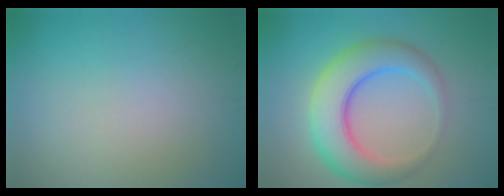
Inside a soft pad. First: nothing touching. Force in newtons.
{"total": 6.8, "press": 6.8, "slide": 0.1}